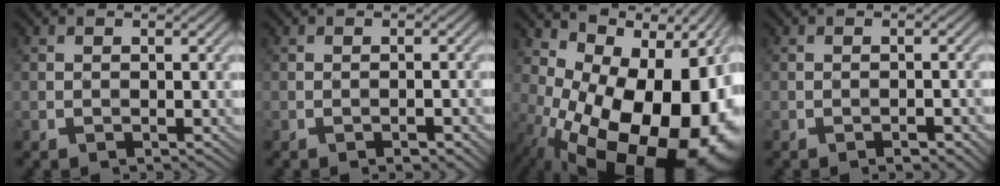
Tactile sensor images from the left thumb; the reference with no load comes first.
{"total": 1.4, "force": [-1.0, 0.1, 1.0], "torque": [-0.015, 0.006, -0.015]}
{"total": 20.0, "force": [-4.6, 11.4, 15.7], "torque": [-0.211, -0.025, -0.045]}
{"total": 1.7, "force": [-1.2, 0.3, 1.1], "torque": [-0.017, 0.006, -0.017]}